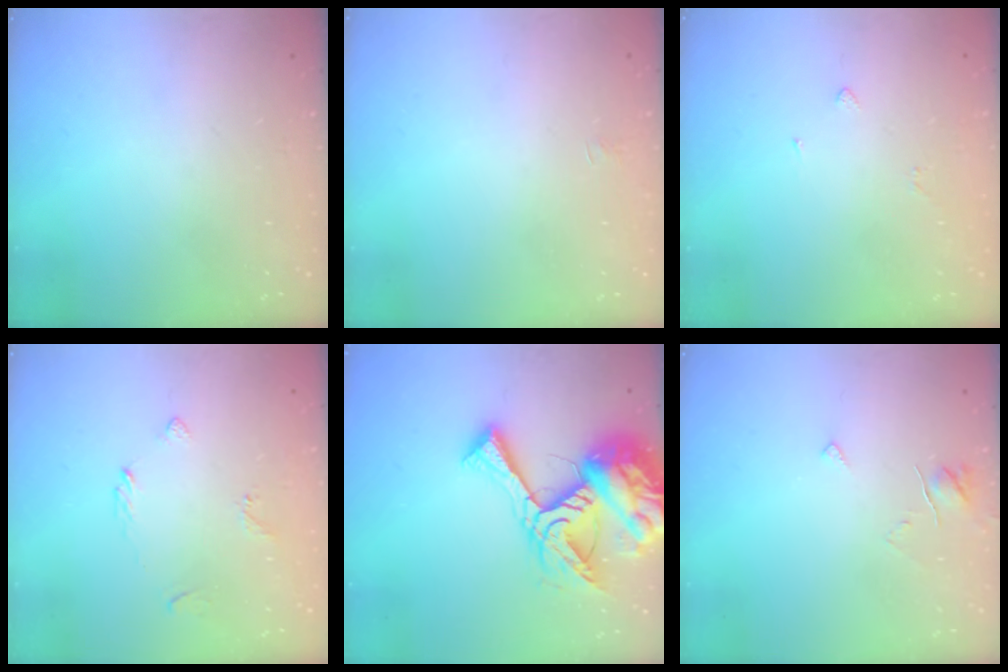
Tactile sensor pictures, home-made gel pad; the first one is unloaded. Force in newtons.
{"total": 1.3, "press": 1.2, "slide": 0.2}
{"total": 1.9, "press": 1.8, "slide": 0.6}
{"total": 3.2, "press": 3.1, "slide": 0.9}
{"total": 21.2, "press": 21.1, "slide": 2.2}
{"total": 3.6, "press": 3.6, "slide": 0.3}